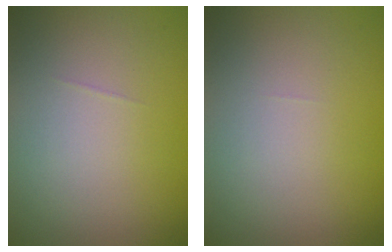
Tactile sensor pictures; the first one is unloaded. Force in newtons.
{"total": 0.0}